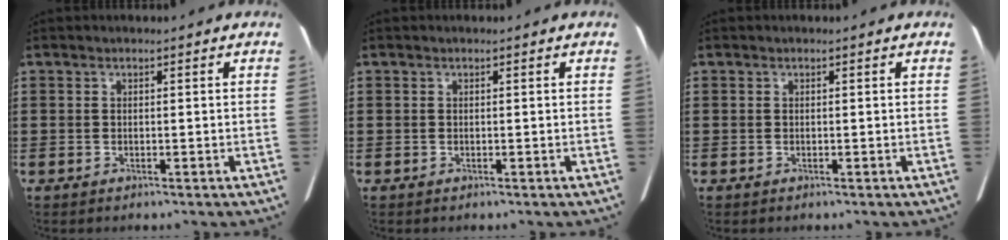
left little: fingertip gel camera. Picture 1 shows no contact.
{"total": 0.0}
{"total": 0.0}